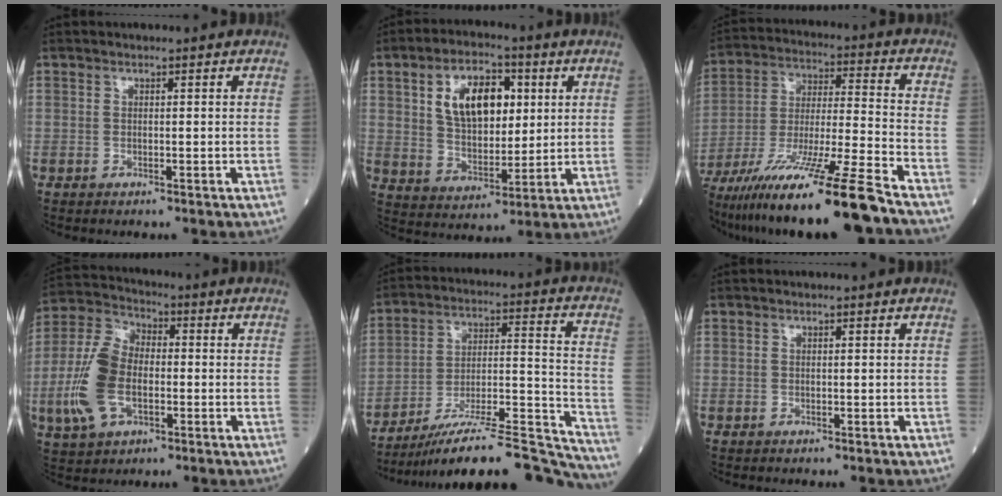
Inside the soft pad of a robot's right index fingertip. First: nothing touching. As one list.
[{"total": 11.6, "force": [3.5, 6.2, 9.2], "torque": [-0.169, 0.017, 0.064]}, {"total": 21.5, "force": [-16.1, -0.4, 14.3], "torque": [-0.250, -0.045, -0.286]}, {"total": 12.3, "force": [-2.6, 6.9, 9.9], "torque": [-0.240, 0.012, -0.050]}, {"total": 22.9, "force": [-21.2, 0.5, 8.8], "torque": [-0.094, 0.016, -0.323]}, {"total": 0.0}]